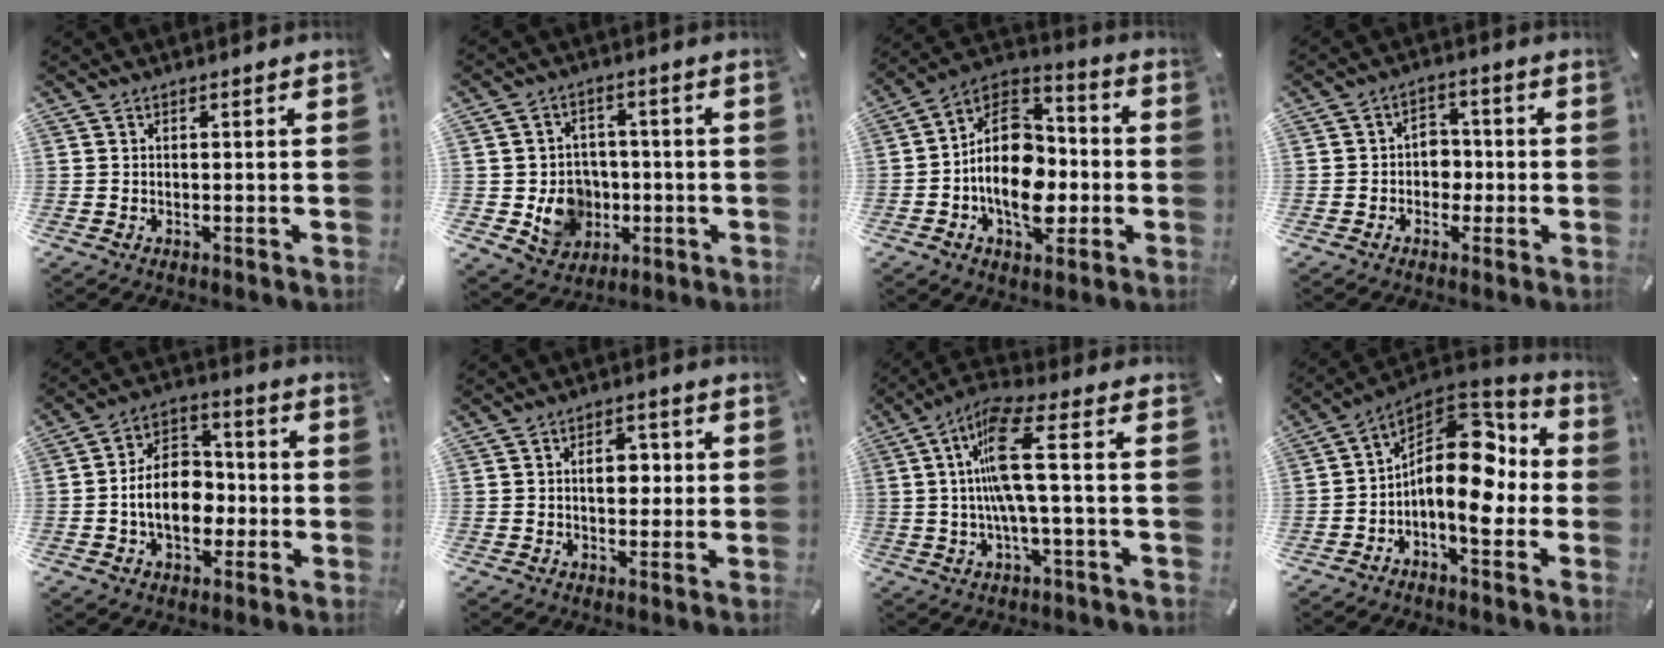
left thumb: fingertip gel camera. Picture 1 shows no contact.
{"total": 10.4, "force": [-2.0, 9.6, 3.6], "torque": [-0.068, 0.015, -0.024]}
{"total": 18.4, "force": [-3.5, 12.4, 13.1], "torque": [-0.239, 0.012, -0.062]}
{"total": 5.1, "force": [-1.0, 4.4, 2.2], "torque": [-0.031, 0.010, -0.022]}
{"total": 12.1, "force": [-2.3, 8.9, 8.0], "torque": [-0.141, 0.016, -0.041]}
{"total": 6.2, "force": [0.6, 4.1, 4.6], "torque": [-0.053, -0.004, 0.000]}
{"total": 12.5, "force": [0.8, 1.3, 12.4], "torque": [-0.260, -0.011, 0.003]}
{"total": 15.3, "force": [-0.6, 8.4, 12.8], "torque": [-0.188, -0.012, -0.012]}